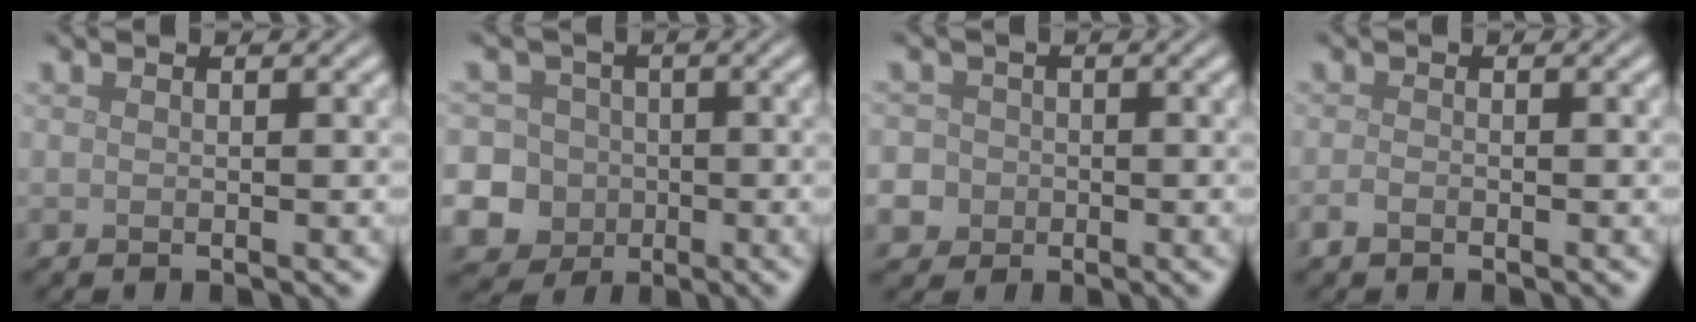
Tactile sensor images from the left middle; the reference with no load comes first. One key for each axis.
{"total": 12.0, "fx": -3.2, "fy": 11.2, "fz": 3.0, "tx": -0.093, "ty": -0.003, "tz": -0.079}
{"total": 7.7, "fx": -2.6, "fy": 7.0, "fz": 1.9, "tx": -0.049, "ty": -0.010, "tz": -0.079}
{"total": 0.8, "fx": -0.6, "fy": 0.4, "fz": 0.5, "tx": -0.010, "ty": -0.002, "tz": -0.012}